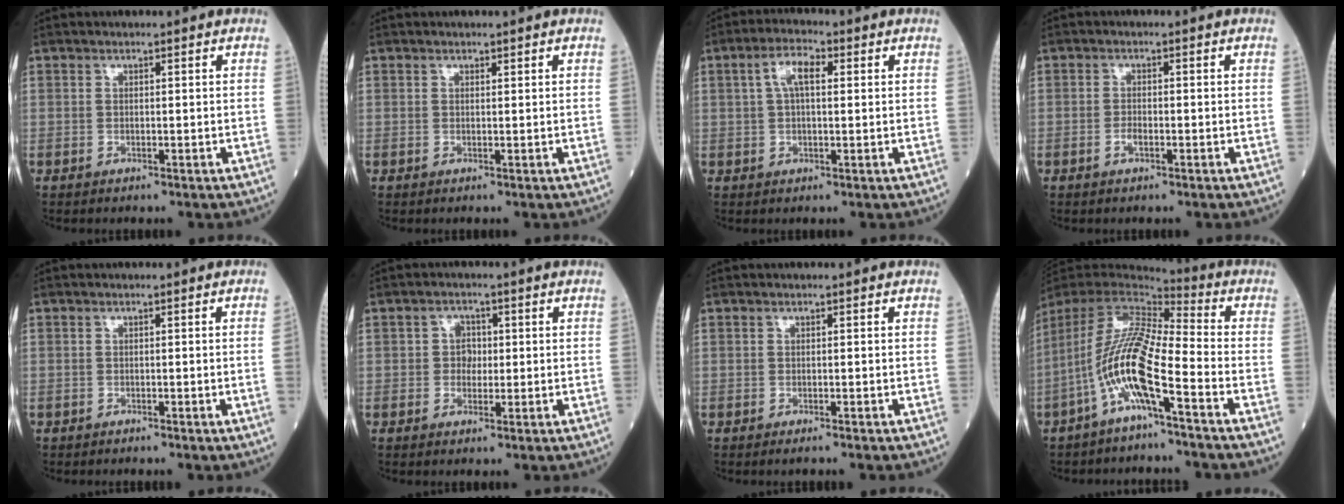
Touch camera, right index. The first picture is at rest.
{"total": 0.0}
{"total": 5.1, "force": [1.4, 1.8, 4.5], "torque": [-0.092, 0.017, 0.026]}
{"total": 1.5, "force": [-0.8, 0.6, 1.2], "torque": [-0.025, 0.001, -0.014]}
{"total": 0.7, "force": [-0.4, -0.3, 0.5], "torque": [-0.009, -0.001, -0.008]}
{"total": 2.4, "force": [0.0, 2.0, 1.3], "torque": [-0.014, 0.006, -0.003]}
{"total": 1.5, "force": [-1.2, -0.1, 0.8], "torque": [-0.012, -0.003, -0.014]}
{"total": 13.3, "force": [-5.9, 1.2, 11.9], "torque": [-0.248, -0.005, -0.120]}